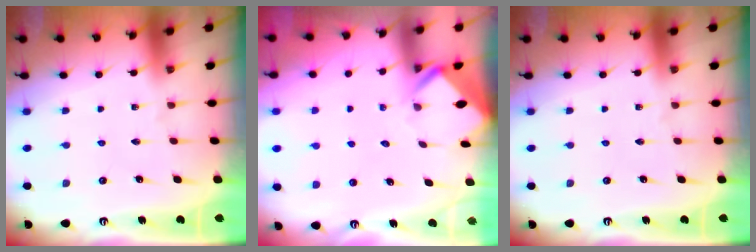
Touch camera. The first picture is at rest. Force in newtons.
{"total": 2.6, "press": 2.6, "slide": 0.1}
{"total": 0.0}